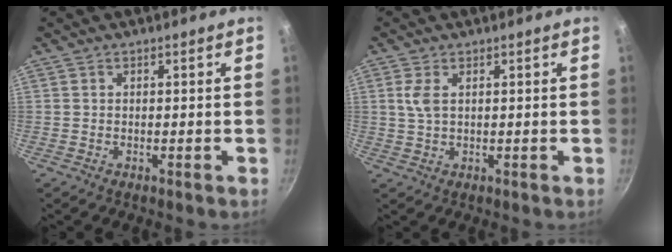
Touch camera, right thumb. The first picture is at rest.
{"total": 3.3, "force": [0.9, 1.6, 2.7], "torque": [-0.056, -0.001, 0.020]}